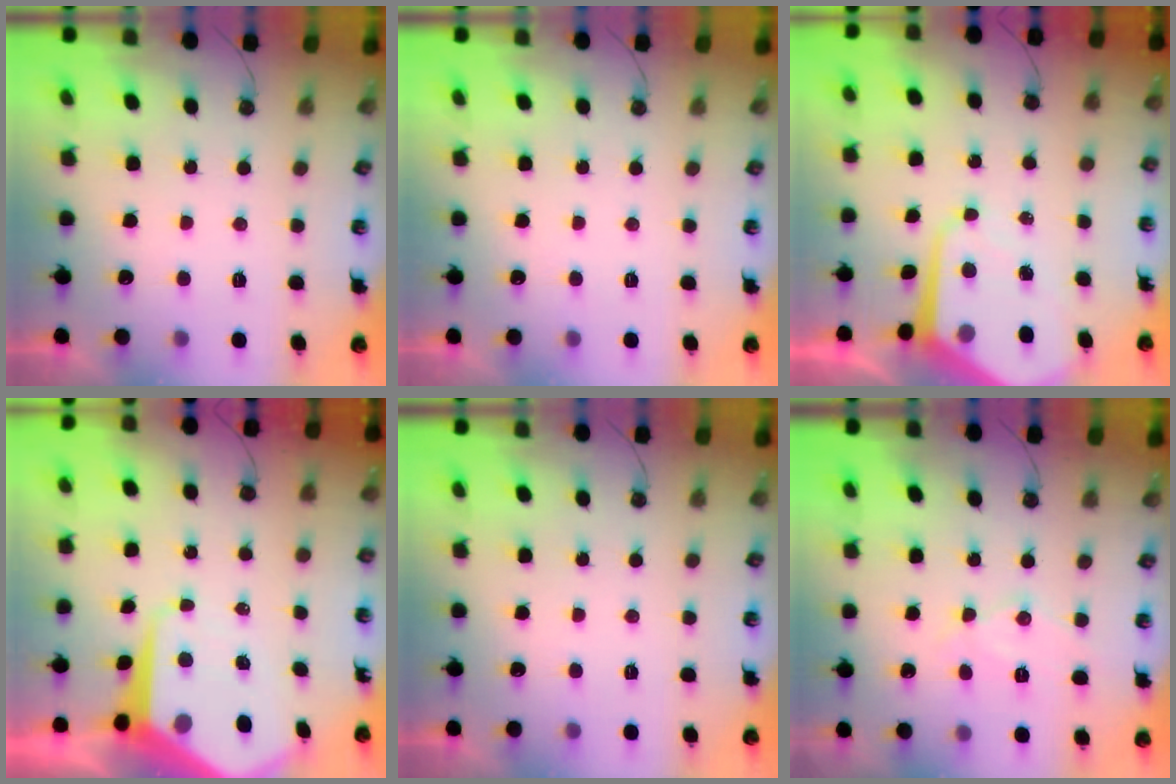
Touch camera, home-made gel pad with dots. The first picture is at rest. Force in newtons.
{"total": 0.0}
{"total": 9.3, "press": 9.3, "slide": 0.8}
{"total": 11.5, "press": 11.4, "slide": 1.0}
{"total": 0.0}
{"total": 8.9, "press": 8.9, "slide": 0.4}